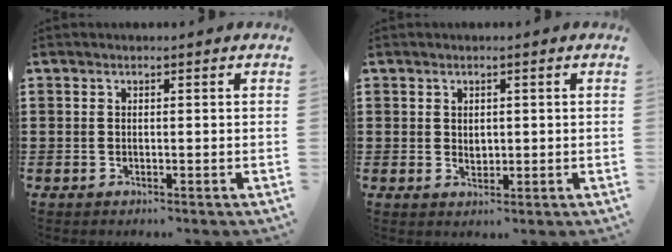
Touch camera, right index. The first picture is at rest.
{"total": 1.4, "force": [0.6, 1.2, 0.6], "torque": [-0.013, 0.009, 0.010]}